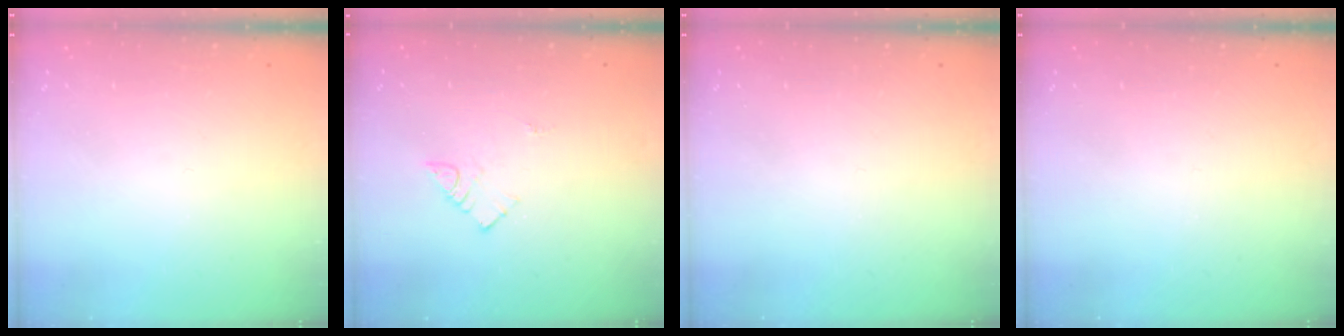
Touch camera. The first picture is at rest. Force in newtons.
{"total": 5.2, "press": 5.2, "slide": 0.2}
{"total": 0.0}
{"total": 0.0}